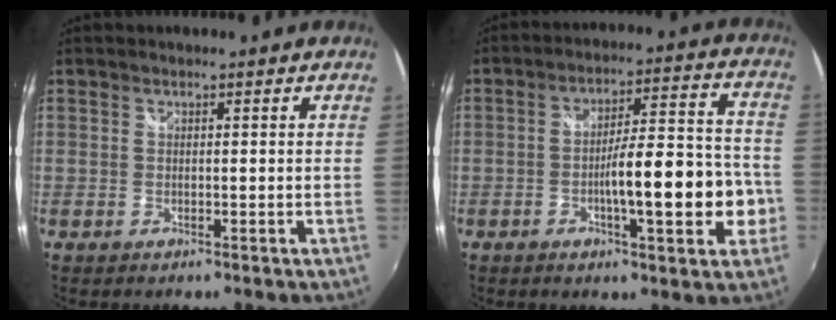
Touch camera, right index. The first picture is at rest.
{"total": 14.4, "force": [-4.2, 3.0, 13.4], "torque": [-0.207, 0.006, -0.061]}